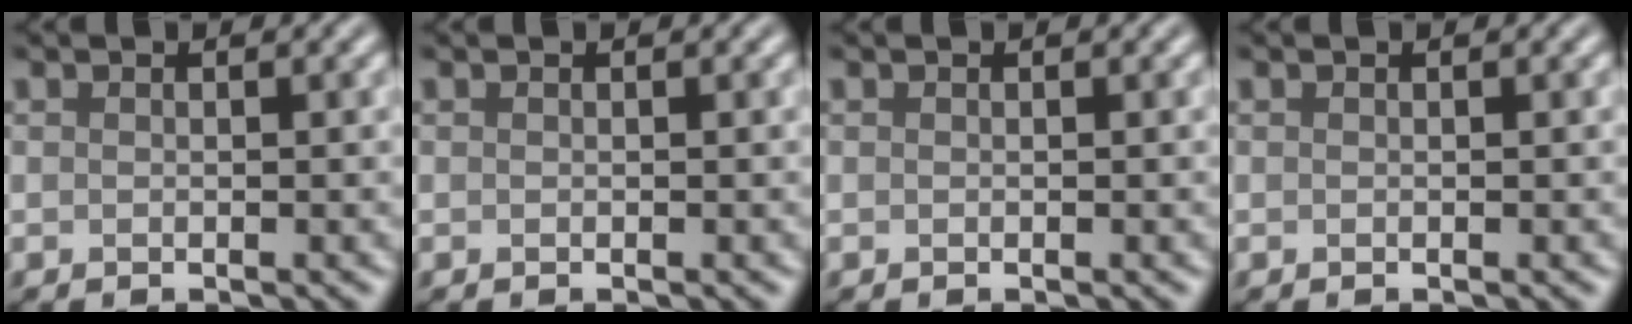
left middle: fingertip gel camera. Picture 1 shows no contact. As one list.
[{"total": 0.0}, {"total": 0.0}, {"total": 0.0}]